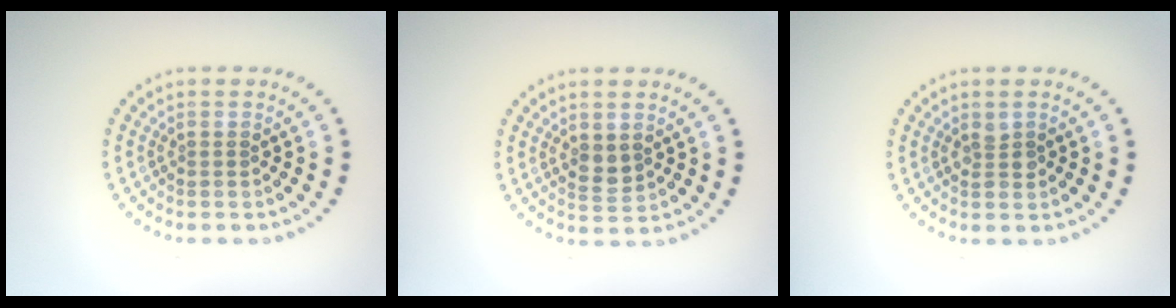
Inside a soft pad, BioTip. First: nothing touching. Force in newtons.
{"total": 1.8, "press": 1.7, "slide": 0.4}
{"total": 1.1, "press": 1.1, "slide": 0.2}